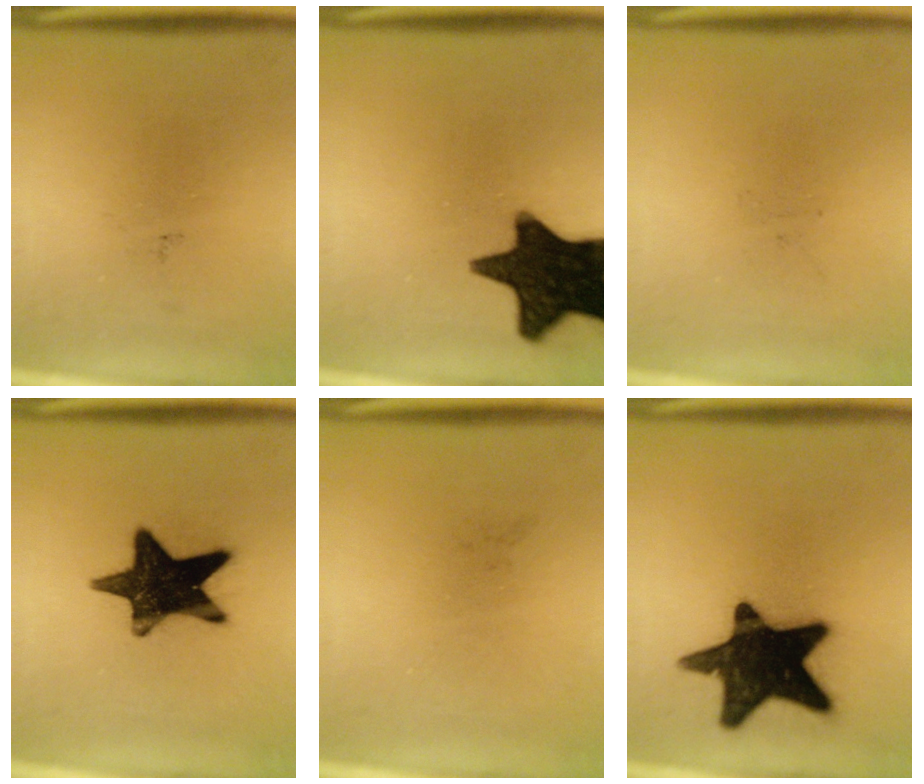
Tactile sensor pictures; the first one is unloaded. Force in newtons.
{"total": 17.5}
{"total": 0.0}
{"total": 16.4}
{"total": 0.0}
{"total": 19.4}